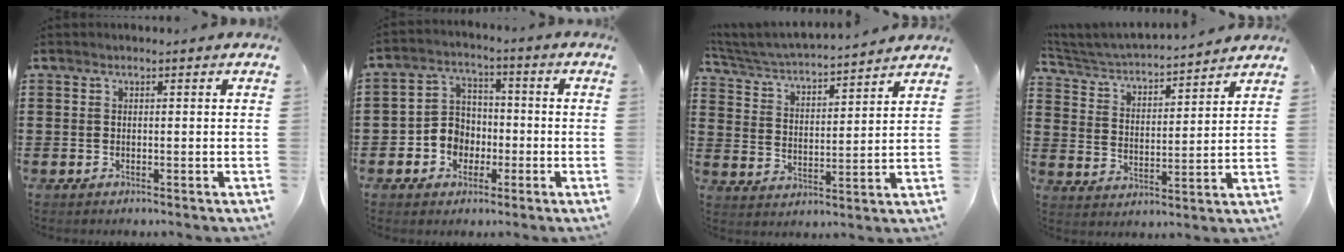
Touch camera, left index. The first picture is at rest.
{"total": 5.6, "force": [-1.9, 5.0, 1.7], "torque": [-0.052, 0.013, -0.038]}
{"total": 3.9, "force": [3.7, -0.1, 1.0], "torque": [-0.040, -0.032, 0.056]}
{"total": 3.5, "force": [3.4, 0.1, 0.8], "torque": [-0.037, -0.029, 0.050]}